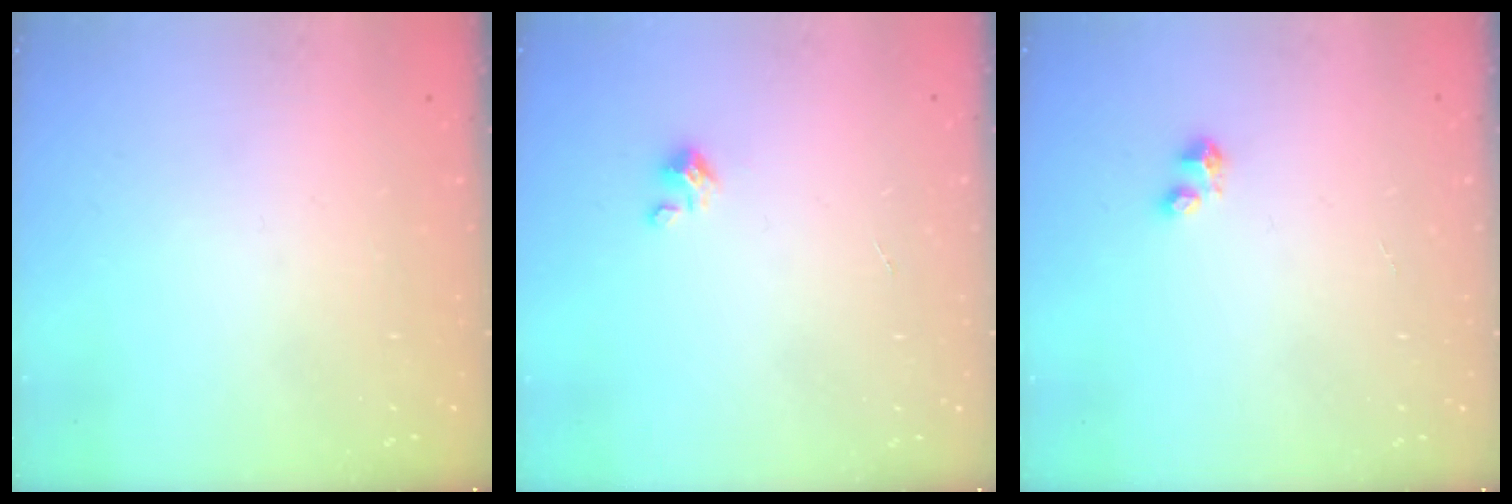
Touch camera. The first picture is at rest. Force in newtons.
{"total": 1.5, "press": 1.5, "slide": 0.1}
{"total": 2.8, "press": 2.8, "slide": 0.4}